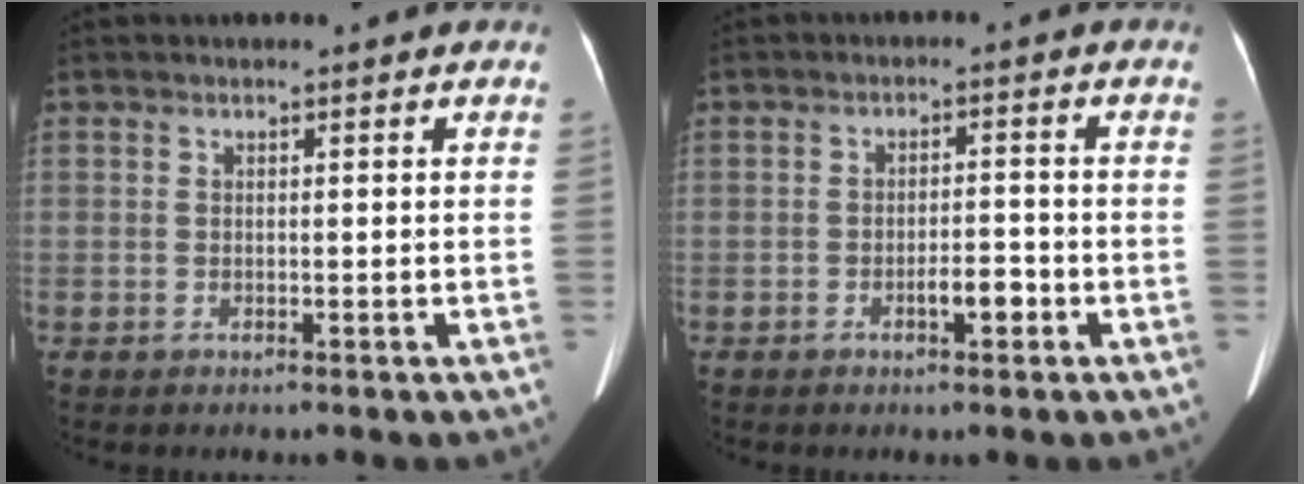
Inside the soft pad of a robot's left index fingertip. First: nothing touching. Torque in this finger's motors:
{"motor_torque": [0.02, 0.01, 0.05, 0.03]}